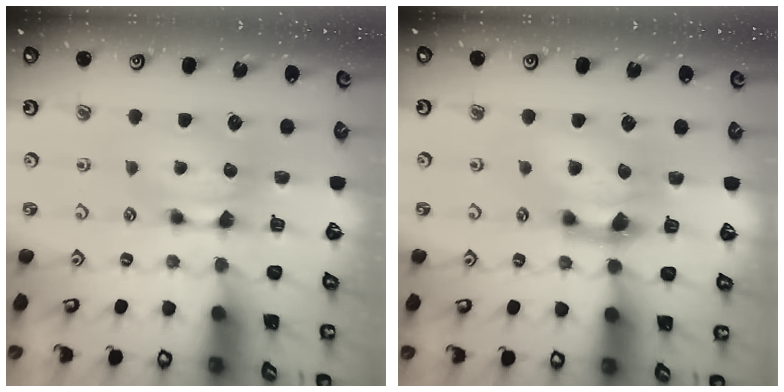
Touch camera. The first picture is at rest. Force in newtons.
{"total": 3.0, "press": 2.4, "slide": 1.8}